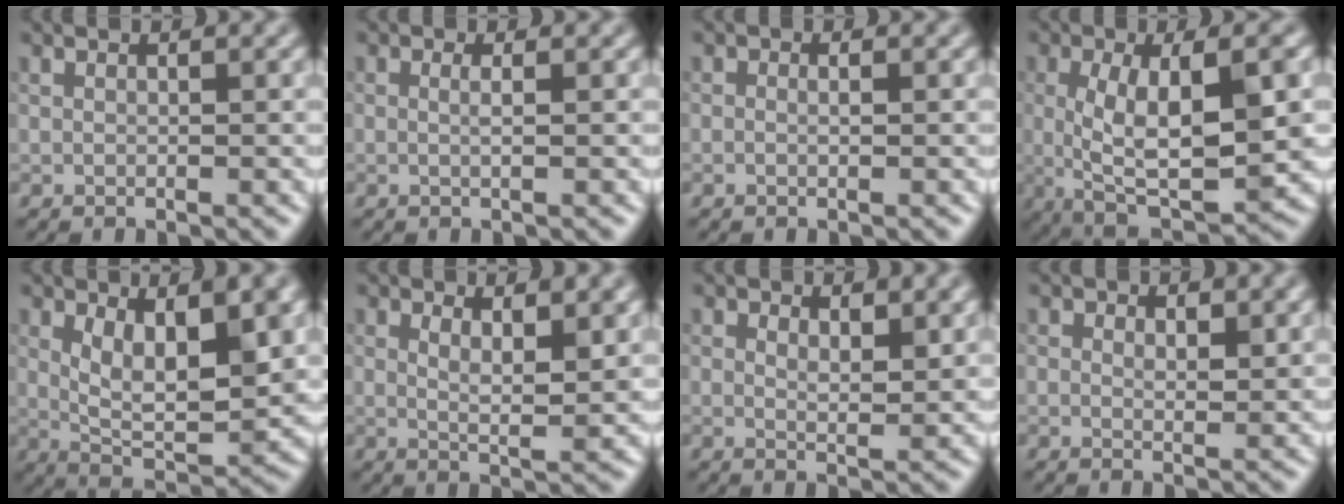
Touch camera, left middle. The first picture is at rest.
{"total": 1.3, "force": [-1.2, -0.6, -0.2], "torque": [-0.001, -0.020, -0.011]}
{"total": 1.0, "force": [-1.0, -0.2, -0.2], "torque": [0.006, -0.013, -0.019]}
{"total": 7.2, "force": [-1.4, 1.6, 6.8], "torque": [-0.136, -0.024, 0.007]}
{"total": 6.6, "force": [0.5, 2.1, 6.2], "torque": [-0.120, -0.023, 0.037]}
{"total": 2.0, "force": [-0.1, -0.2, 2.0], "torque": [-0.057, -0.028, 0.032]}
{"total": 0.8, "force": [0.2, -0.2, 0.7], "torque": [-0.017, -0.013, 0.022]}
{"total": 0.5, "force": [-0.4, -0.3, 0.2], "torque": [0.003, -0.016, 0.006]}